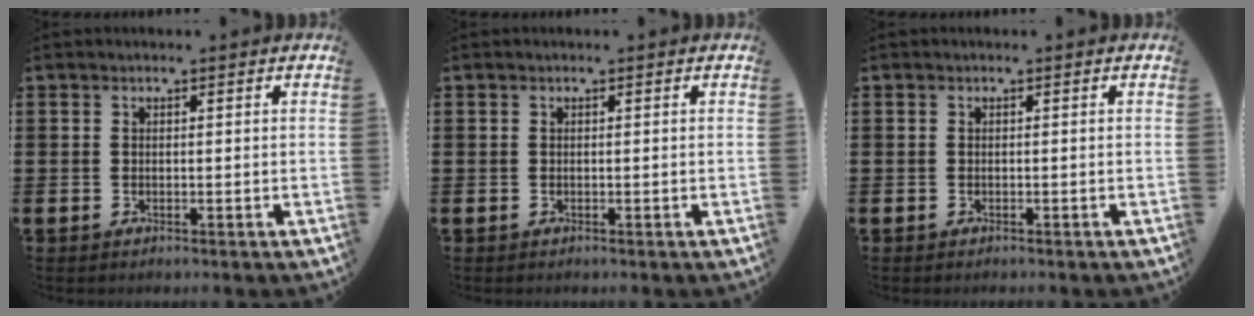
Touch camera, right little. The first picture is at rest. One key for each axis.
{"total": 0.0}
{"total": 0.0}